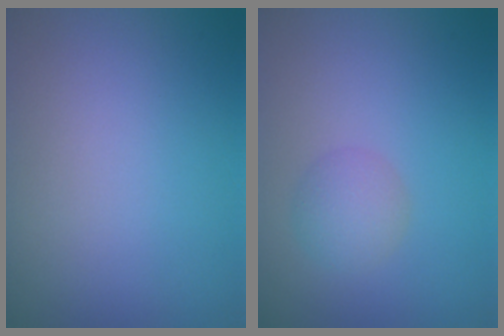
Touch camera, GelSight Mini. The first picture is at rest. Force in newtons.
{"total": 2.2, "press": 2.2, "slide": 0.1}